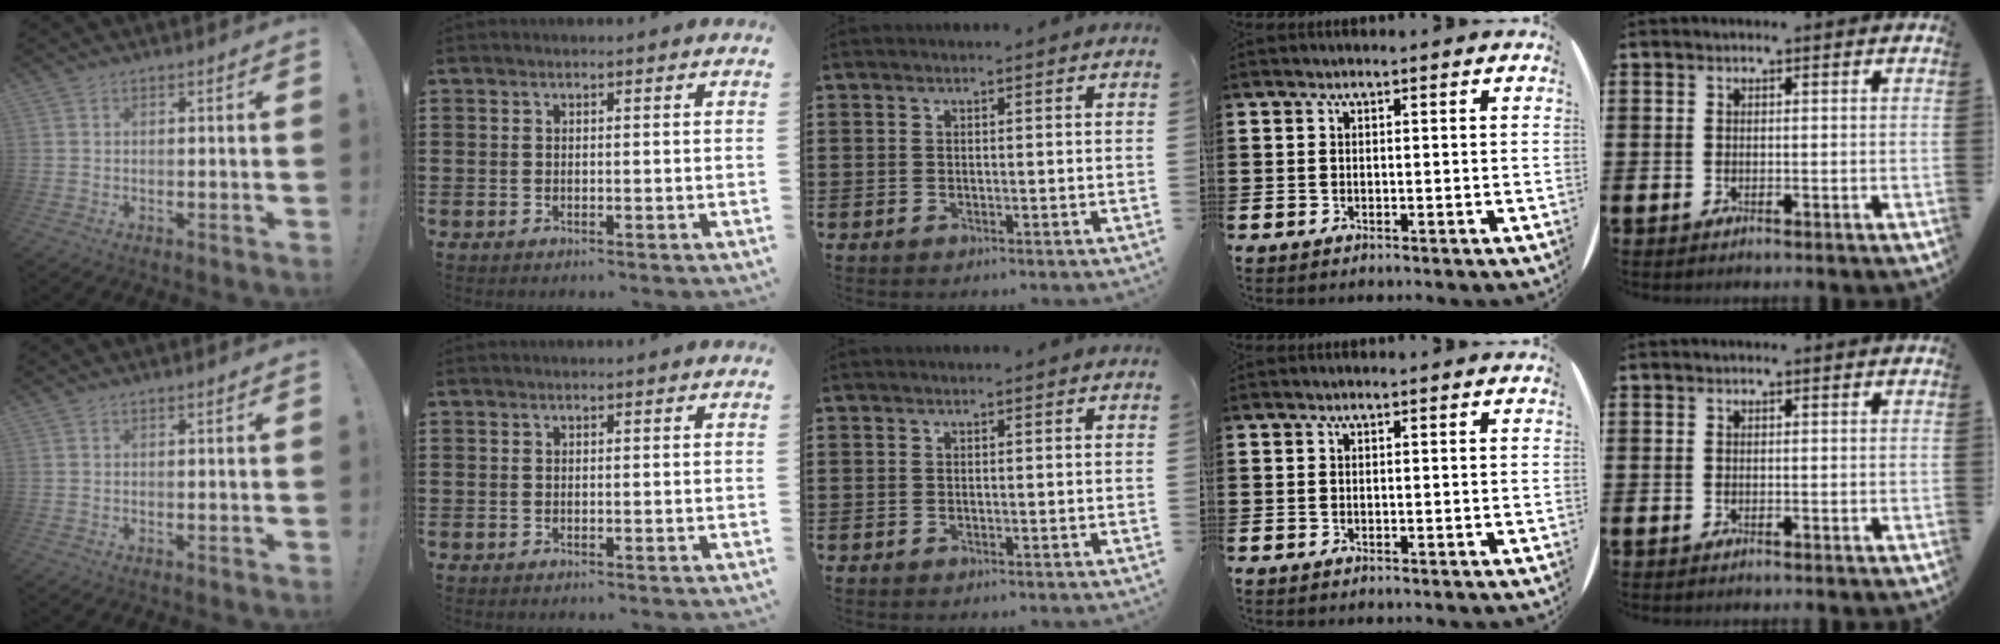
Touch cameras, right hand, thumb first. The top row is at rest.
{}